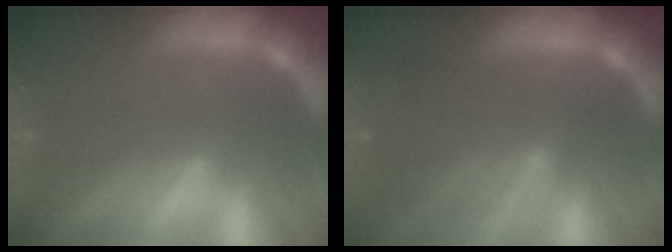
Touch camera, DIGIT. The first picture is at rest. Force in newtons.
{"total": 6.0}